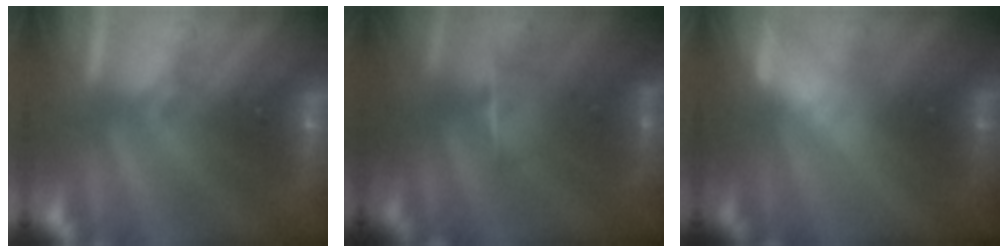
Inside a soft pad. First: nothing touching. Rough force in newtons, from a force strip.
{"total": 1.2}
{"total": 2.6}